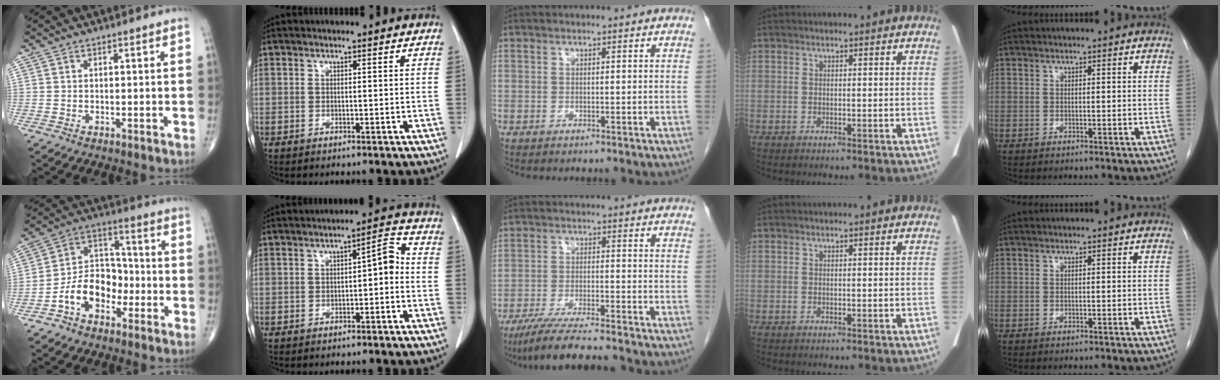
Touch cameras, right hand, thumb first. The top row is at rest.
{"thumb": {"total": 11.6, "force": [-4.4, 8.0, 7.2], "torque": [-0.100, 0.049, -0.086]}, "index": {"total": 4.0, "force": [-0.7, 1.4, 3.7], "torque": [-0.051, 0.019, -0.012]}, "middle": {"total": 11.0, "force": [-9.5, 0.1, 5.6], "torque": [-0.088, -0.032, -0.154]}}